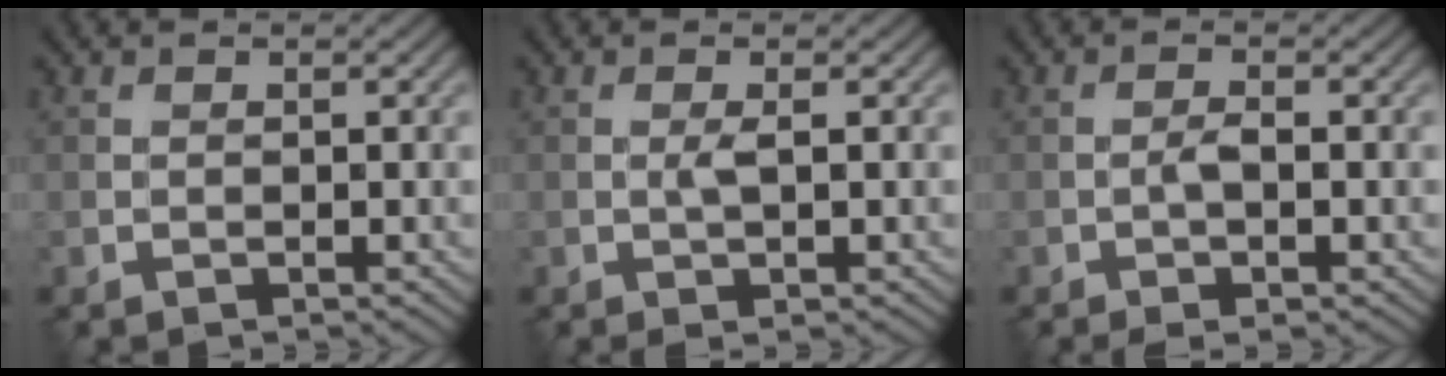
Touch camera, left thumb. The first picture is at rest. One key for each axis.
{"total": 1.5, "fx": 0.0, "fy": 0.2, "fz": 1.5, "tx": -0.030, "ty": -0.001, "tz": -0.004}
{"total": 2.5, "fx": -1.0, "fy": 0.7, "fz": 2.2, "tx": -0.042, "ty": 0.003, "tz": -0.021}